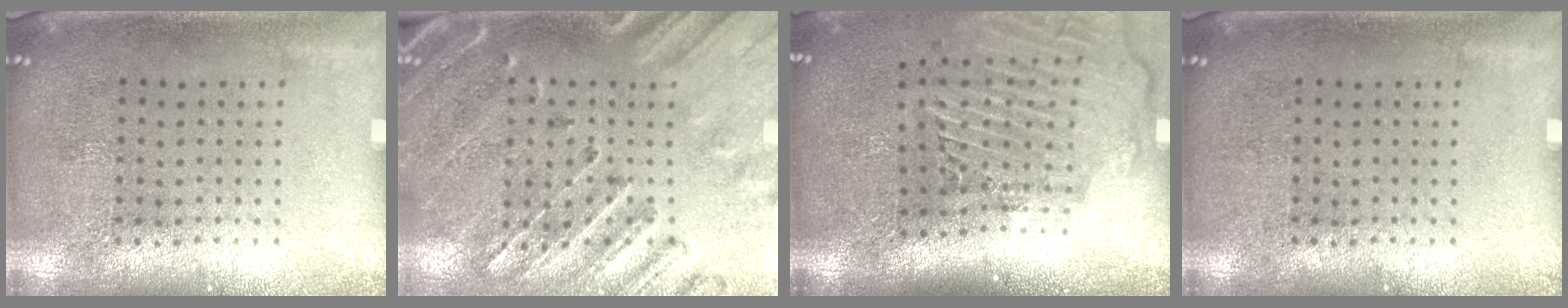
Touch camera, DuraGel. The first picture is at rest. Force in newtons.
{"total": 2.6, "press": 2.4, "slide": 1.1}
{"total": 2.9, "press": 2.2, "slide": 1.8}
{"total": 0.0}